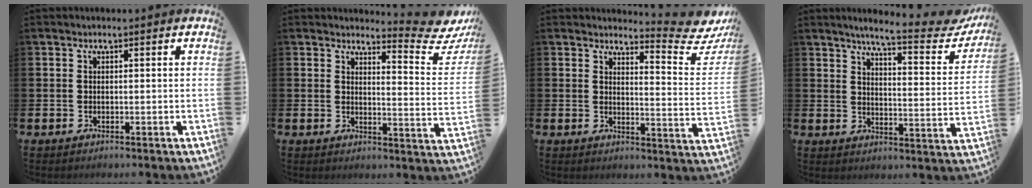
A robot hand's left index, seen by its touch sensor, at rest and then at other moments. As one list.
[{"total": 5.1, "force": [4.8, 0.7, 1.7], "torque": [-0.014, -0.053, 0.072]}, {"total": 5.4, "force": [5.0, 0.5, 1.9], "torque": [-0.012, -0.059, 0.073]}, {"total": 6.7, "force": [5.9, 0.6, 3.1], "torque": [-0.066, -0.048, 0.091]}]